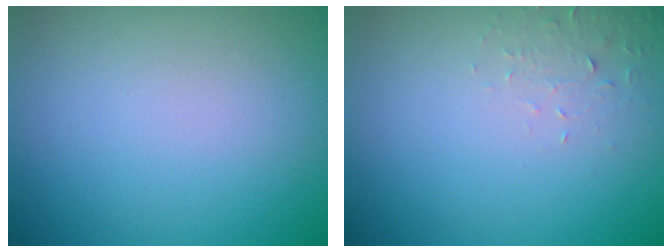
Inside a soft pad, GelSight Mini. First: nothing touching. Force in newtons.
{"total": 1.6, "press": 1.6, "slide": 0.4}